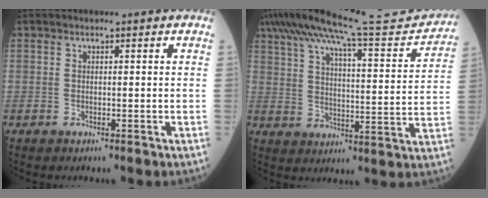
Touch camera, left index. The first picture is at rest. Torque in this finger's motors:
{"motor_torque": [1.05, -1.09, 0.77, 0.21]}